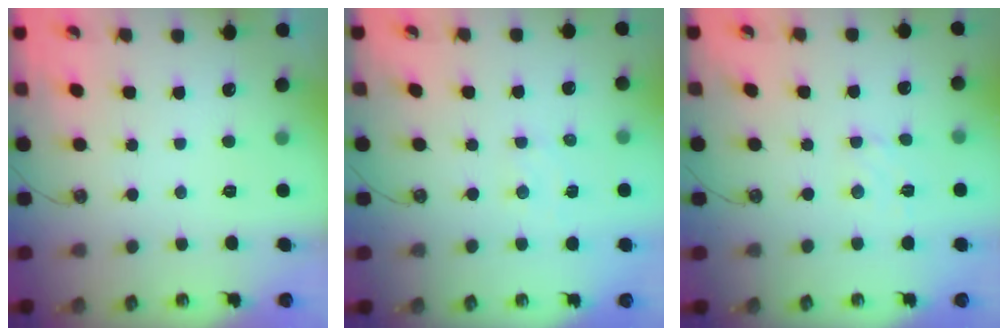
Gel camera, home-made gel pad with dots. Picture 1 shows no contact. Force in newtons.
{"total": 4.2, "press": 4.1, "slide": 0.5}
{"total": 3.1, "press": 3.1, "slide": 0.5}